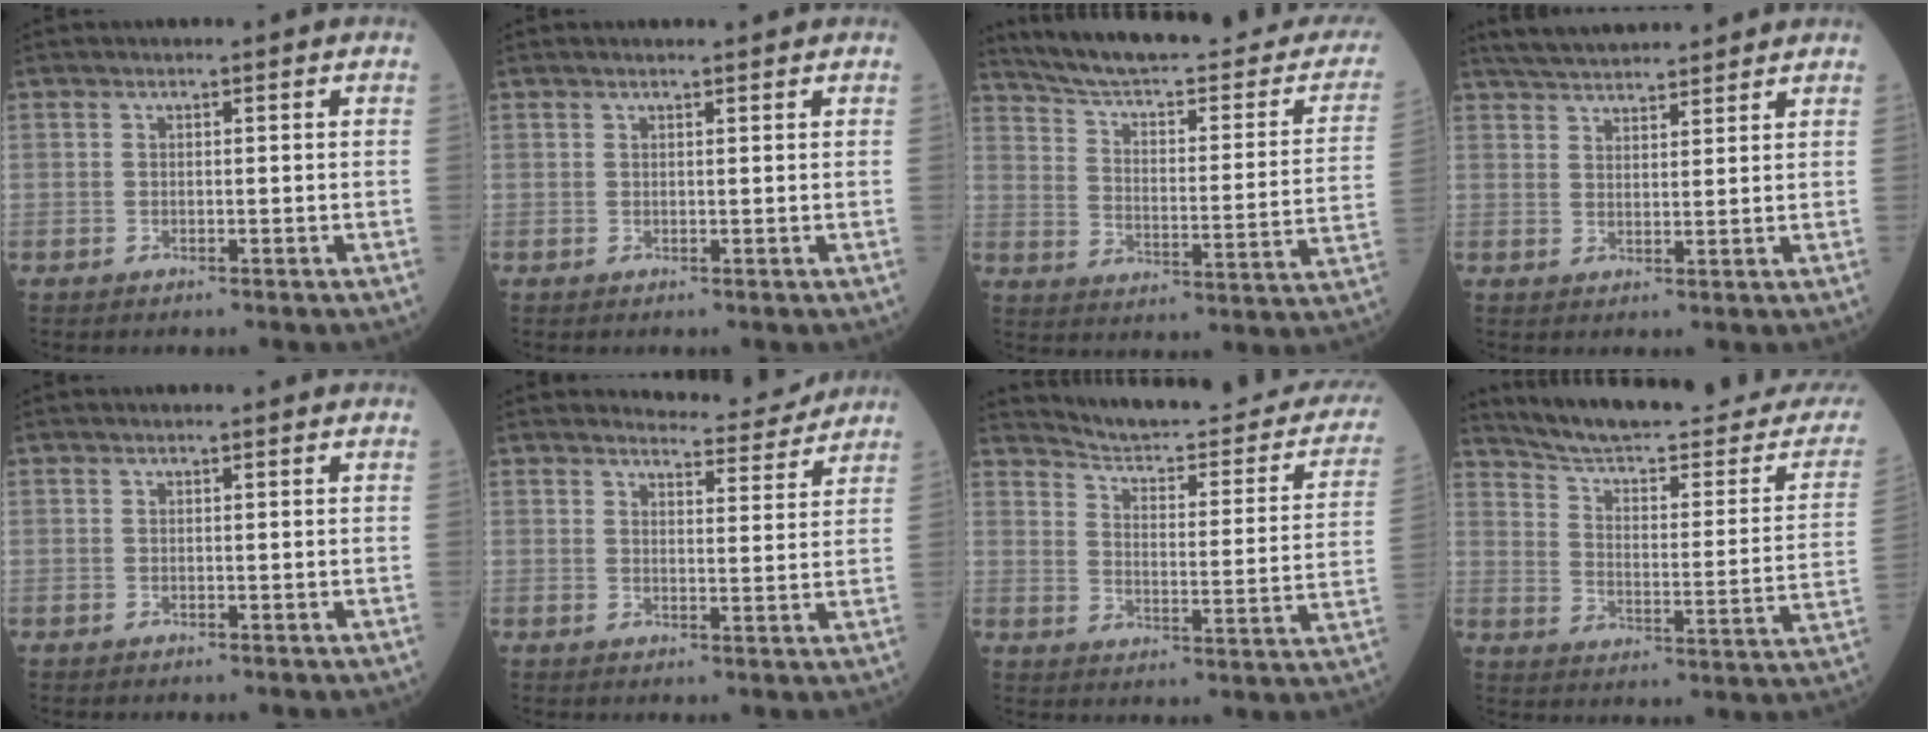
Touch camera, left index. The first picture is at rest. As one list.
[{"total": 1.7, "force": [1.6, 0.0, 0.7], "torque": [-0.009, 0.010, 0.024]}, {"total": 26.7, "force": [23.7, 4.6, 11.4], "torque": [-0.161, -0.052, 0.303]}, {"total": 10.3, "force": [9.5, 1.8, 3.6], "torque": [-0.061, 0.028, 0.150]}, {"total": 0.7, "force": [0.7, 0.0, 0.2], "torque": [-0.006, 0.009, 0.011]}, {"total": 6.2, "force": [6.2, 0.6, 0.1], "torque": [-0.011, -0.009, 0.076]}, {"total": 22.7, "force": [20.9, 3.9, 7.8], "torque": [-0.090, -0.066, 0.250]}, {"total": 26.0, "force": [24.2, 3.0, 9.0], "torque": [-0.125, -0.085, 0.312]}]